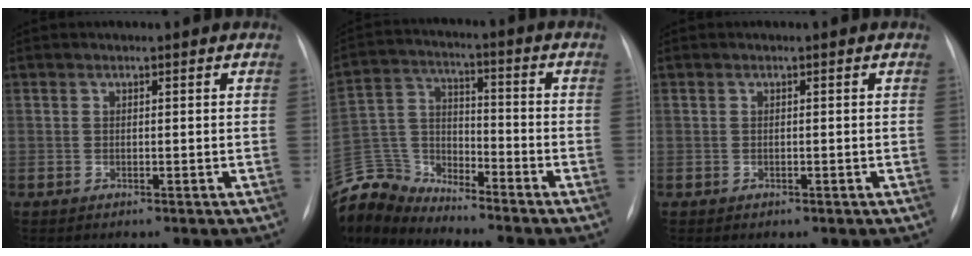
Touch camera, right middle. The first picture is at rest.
{"total": 10.7, "force": [-10.6, 1.3, -0.3], "torque": [-0.003, 0.033, -0.216]}
{"total": 0.0}